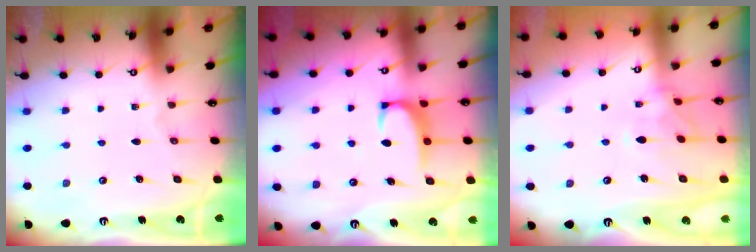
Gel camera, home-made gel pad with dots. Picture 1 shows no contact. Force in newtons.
{"total": 2.2, "press": 2.1, "slide": 0.6}
{"total": 1.8, "press": 1.5, "slide": 1.0}